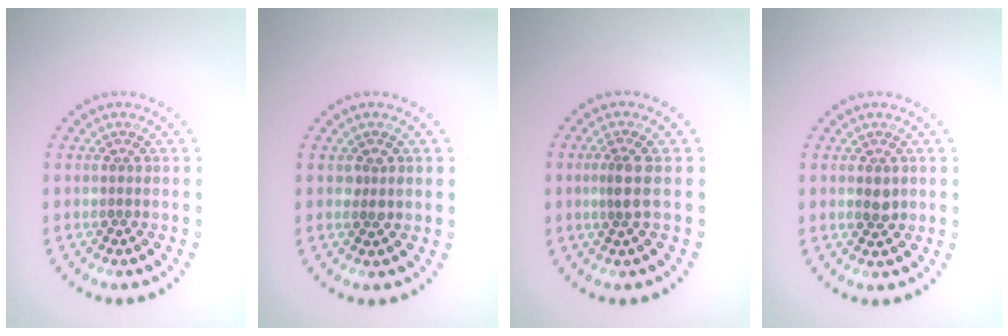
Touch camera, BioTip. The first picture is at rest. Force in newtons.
{"total": 0.7, "press": 0.7, "slide": 0.1}
{"total": 1.9, "press": 1.4, "slide": 1.3}
{"total": 1.2, "press": 1.2, "slide": 0.2}